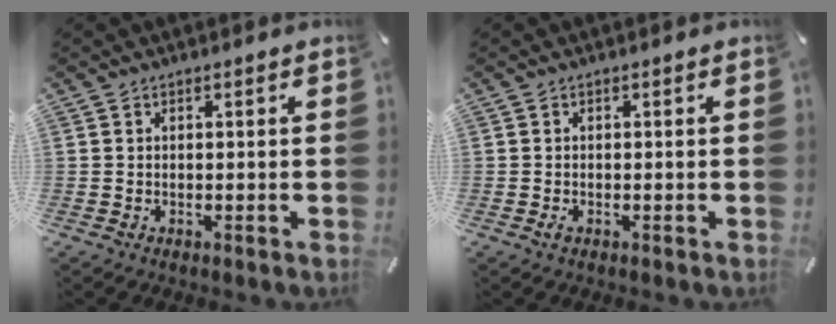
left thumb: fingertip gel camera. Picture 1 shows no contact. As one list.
[{"total": 0.7, "force": [-0.3, 0.4, 0.4], "torque": [-0.008, -0.003, -0.005]}]